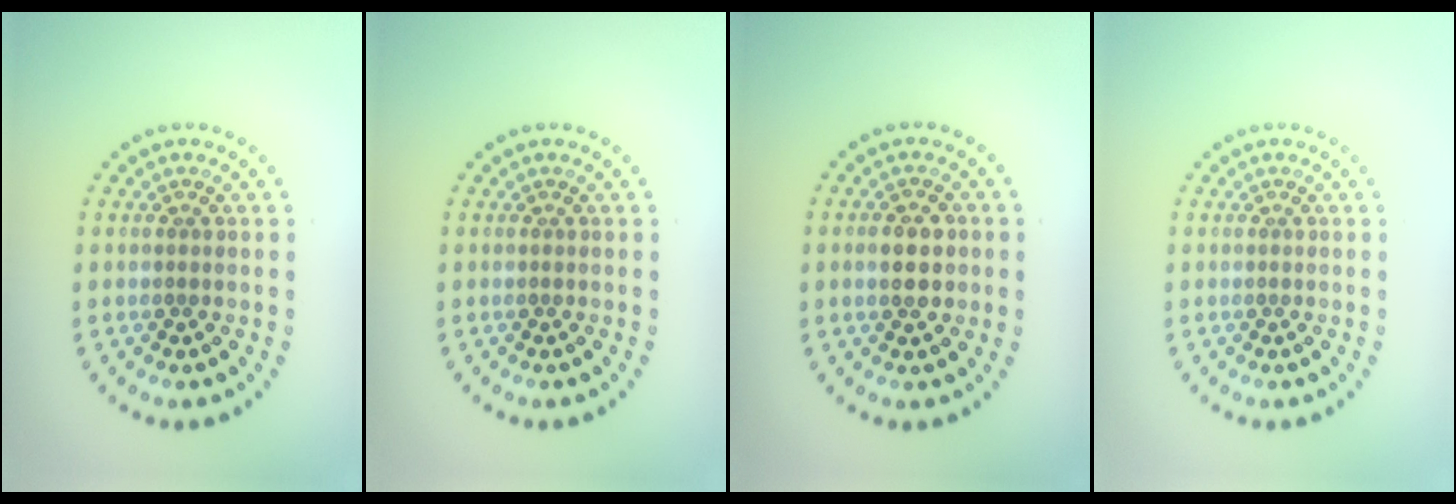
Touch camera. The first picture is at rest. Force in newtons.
{"total": 0.0}
{"total": 2.6, "press": 2.6, "slide": 0.2}
{"total": 0.0}